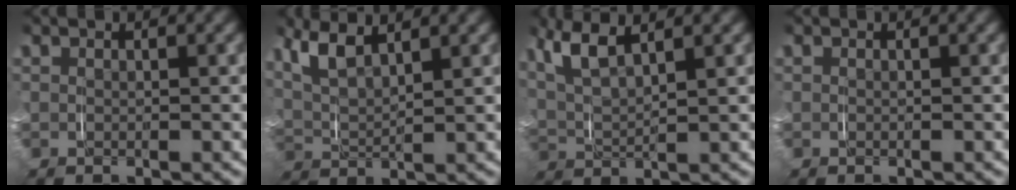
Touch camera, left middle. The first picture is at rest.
{"total": 5.6, "force": [2.5, 3.6, 3.6], "torque": [-0.106, -0.004, 0.037]}
{"total": 6.4, "force": [2.7, 3.9, 4.3], "torque": [-0.115, -0.003, 0.041]}
{"total": 0.0}